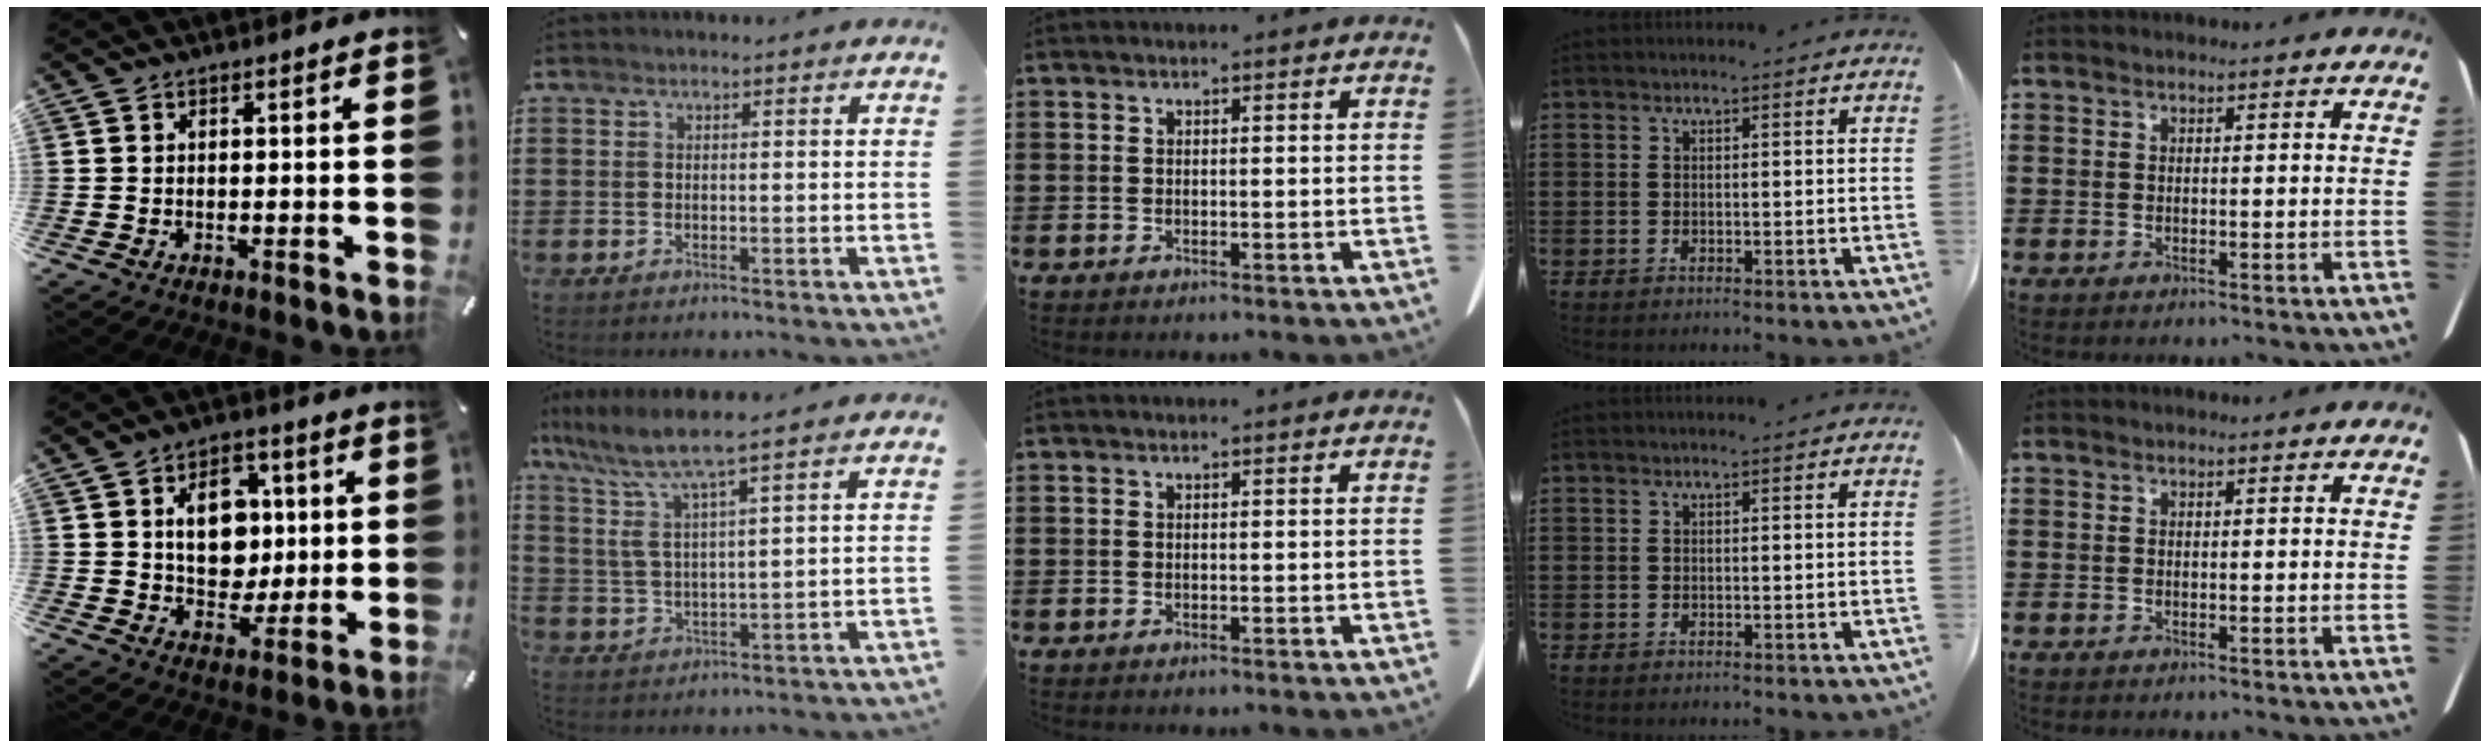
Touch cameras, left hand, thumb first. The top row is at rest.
{"thumb": {"total": 11.7, "force": [2.1, 9.3, 6.7], "torque": [-0.087, 0.002, 0.036]}, "index": {"total": 6.7, "force": [5.0, 0.2, 4.4], "torque": [-0.113, -0.032, 0.080]}}